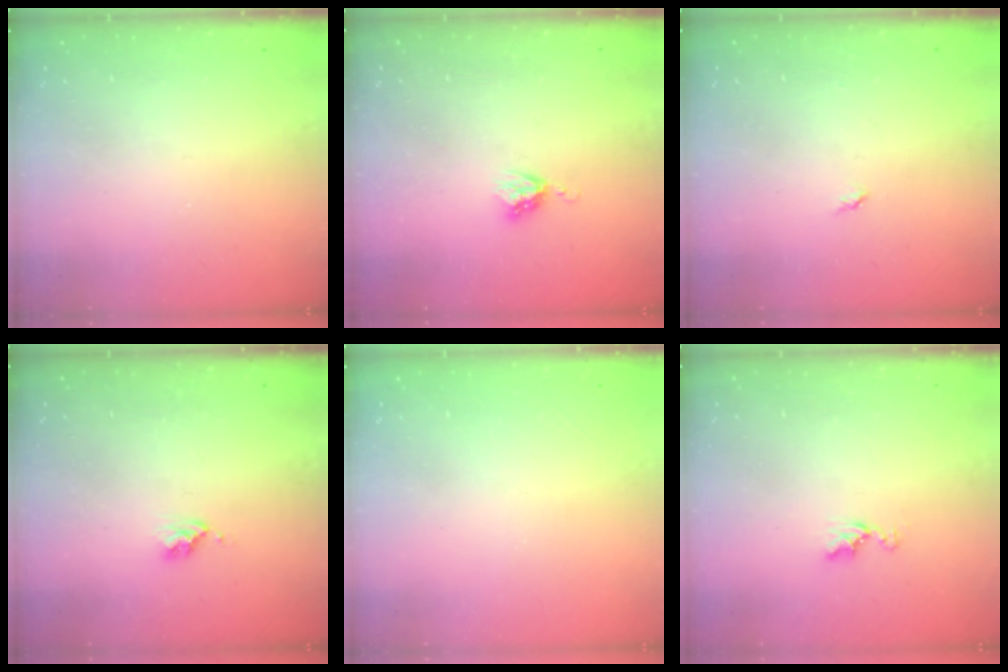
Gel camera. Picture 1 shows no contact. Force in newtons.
{"total": 4.0, "press": 4.0, "slide": 0.5}
{"total": 2.8, "press": 2.8, "slide": 0.4}
{"total": 2.7, "press": 2.6, "slide": 0.4}
{"total": 0.0}
{"total": 5.1, "press": 5.1, "slide": 0.6}